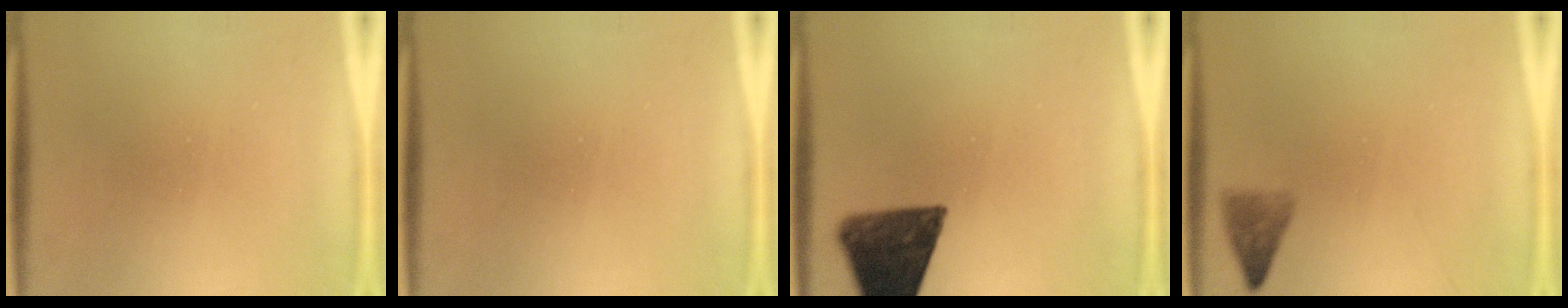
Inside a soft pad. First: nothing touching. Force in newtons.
{"total": 0.0}
{"total": 11.5}
{"total": 2.0}